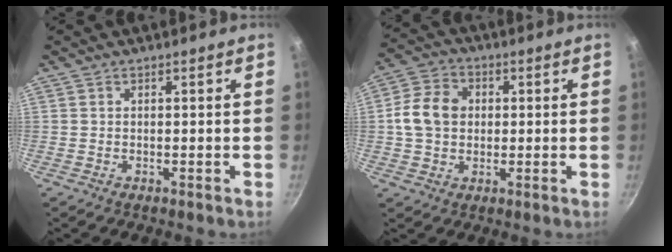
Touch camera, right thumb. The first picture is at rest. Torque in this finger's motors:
{"motor_torque": [-0.29, 0.35, 0.10, -0.11, 0.16]}